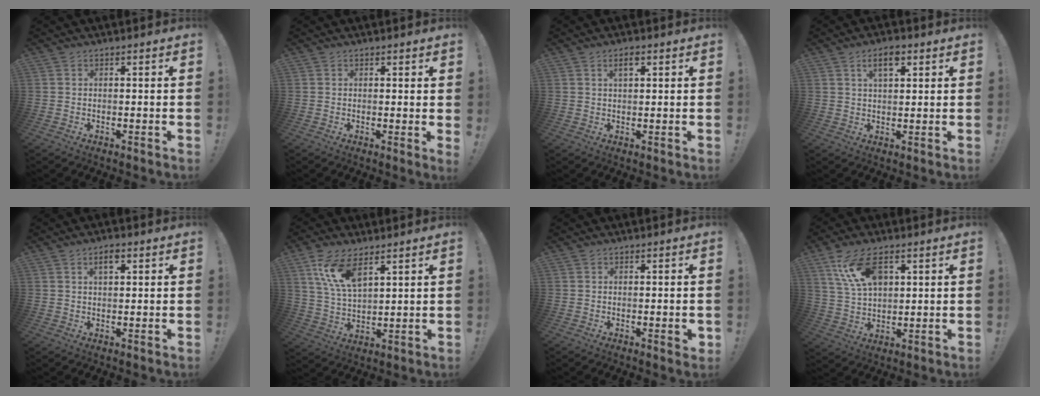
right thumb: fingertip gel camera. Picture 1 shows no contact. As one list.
[{"total": 1.2, "force": [0.9, 0.1, 0.8], "torque": [-0.004, -0.006, 0.013]}, {"total": 2.8, "force": [1.3, 1.2, 2.1], "torque": [-0.032, -0.002, 0.020]}, {"total": 5.5, "force": [2.7, 2.5, 4.0], "torque": [-0.054, -0.008, 0.043]}, {"total": 3.3, "force": [1.6, 1.5, 2.5], "torque": [-0.030, -0.003, 0.022]}, {"total": 11.3, "force": [6.9, 4.9, 7.6], "torque": [-0.160, -0.020, 0.129]}, {"total": 1.6, "force": [-0.4, 0.0, 1.6], "torque": [-0.013, -0.004, -0.008]}, {"total": 12.8, "force": [6.0, 6.9, 9.0], "torque": [-0.160, -0.012, 0.112]}]